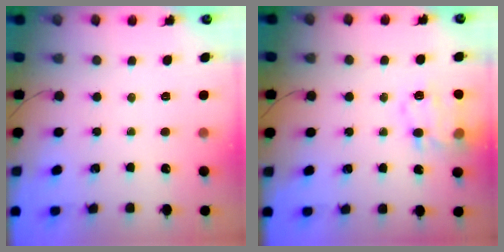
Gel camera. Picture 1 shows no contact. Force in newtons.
{"total": 14.4, "press": 14.4, "slide": 1.0}